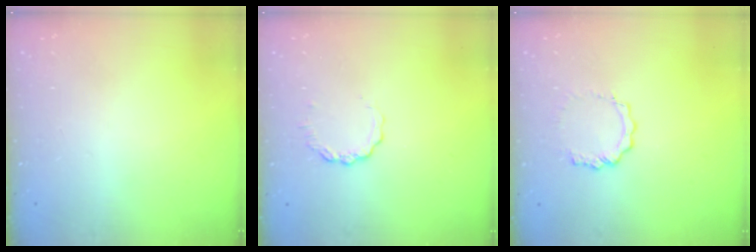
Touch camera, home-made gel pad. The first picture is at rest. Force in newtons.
{"total": 3.7, "press": 3.7, "slide": 0.4}
{"total": 6.6, "press": 6.6, "slide": 0.5}